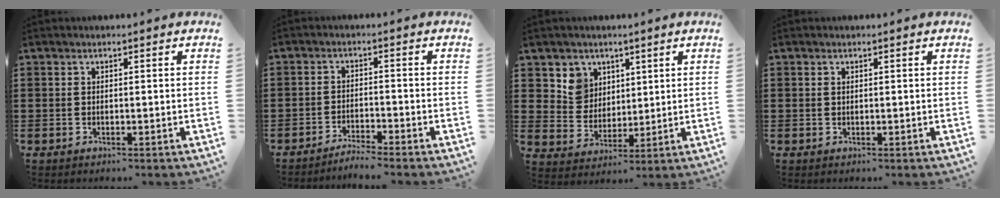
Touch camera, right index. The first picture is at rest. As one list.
[{"total": 2.7, "force": [-2.6, -0.4, 0.3], "torque": [-0.009, -0.001, -0.053]}, {"total": 6.0, "force": [3.2, 5.1, 0.4], "torque": [-0.041, 0.005, 0.062]}, {"total": 0.0}]